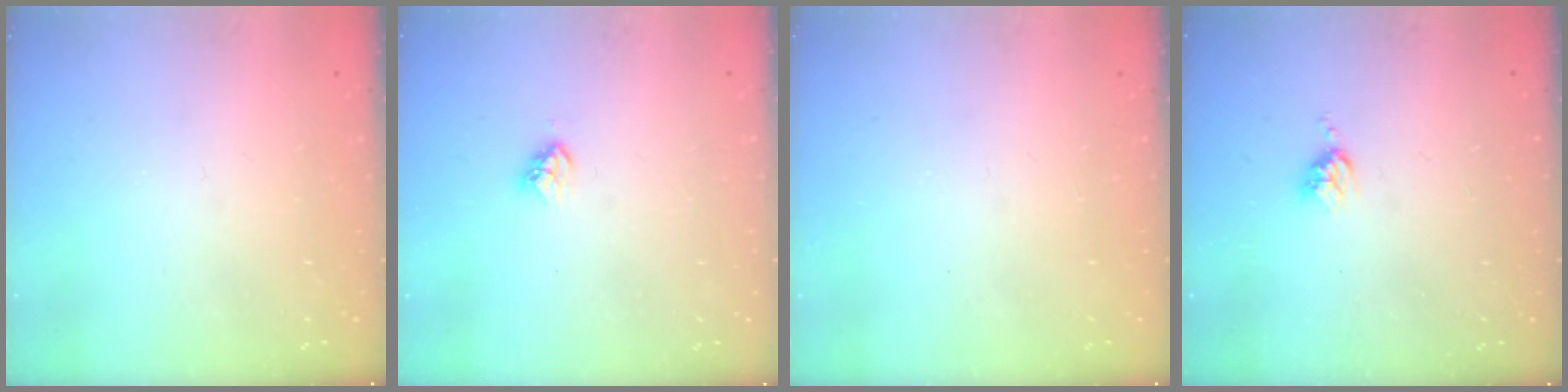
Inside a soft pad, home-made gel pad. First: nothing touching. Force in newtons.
{"total": 4.4, "press": 4.4, "slide": 0.6}
{"total": 0.0}
{"total": 3.9, "press": 3.8, "slide": 0.5}